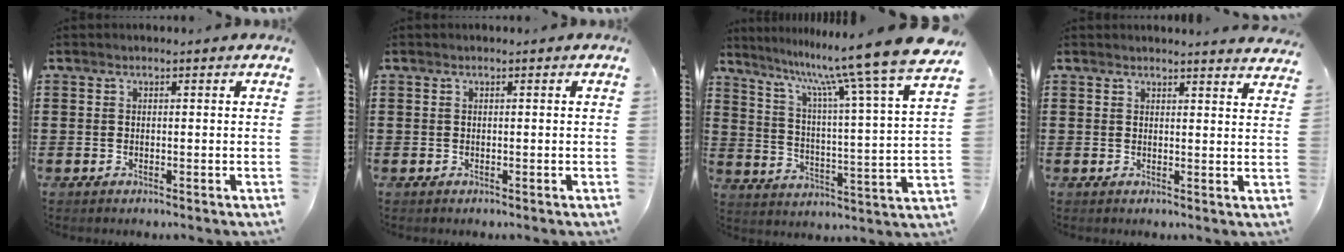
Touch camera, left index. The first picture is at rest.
{"total": 0.0}
{"total": 11.4, "force": [9.6, -1.7, 5.9], "torque": [-0.127, -0.082, 0.144]}
{"total": 2.4, "force": [2.3, -0.4, 0.1], "torque": [0.000, -0.013, 0.042]}